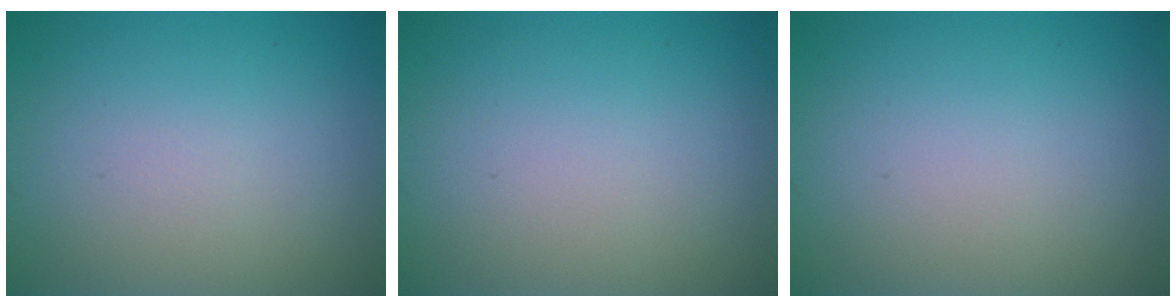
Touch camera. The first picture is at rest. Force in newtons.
{"total": 0.0}
{"total": 0.0}